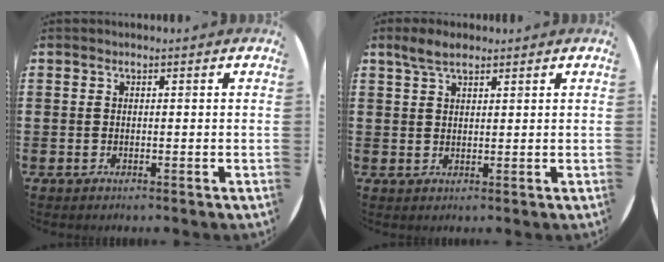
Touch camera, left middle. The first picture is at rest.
{"total": 3.2, "force": [2.5, 1.2, 1.6], "torque": [-0.028, 0.003, 0.045]}